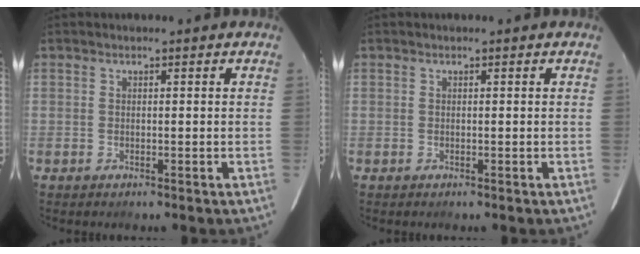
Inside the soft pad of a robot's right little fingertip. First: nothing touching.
{"total": 0.0}